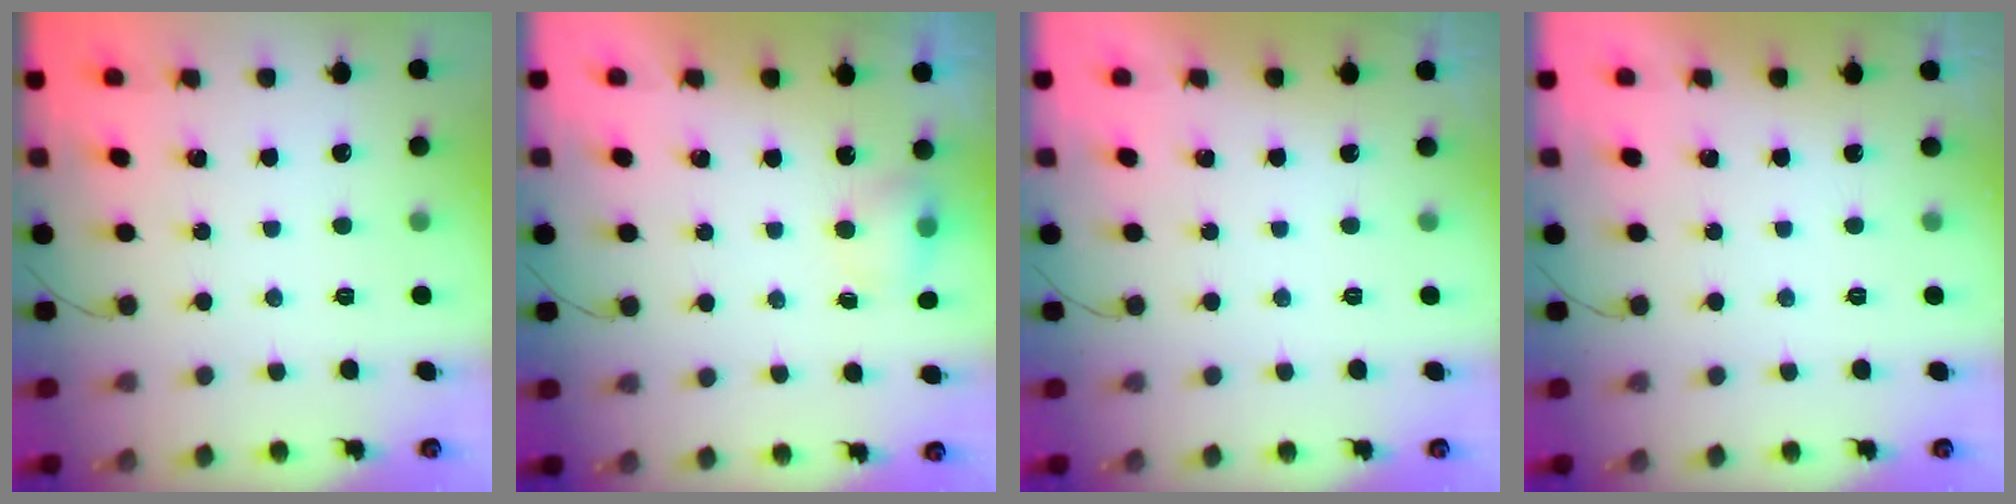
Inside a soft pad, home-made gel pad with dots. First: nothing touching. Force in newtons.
{"total": 4.8, "press": 4.6, "slide": 1.0}
{"total": 0.0}
{"total": 0.0}